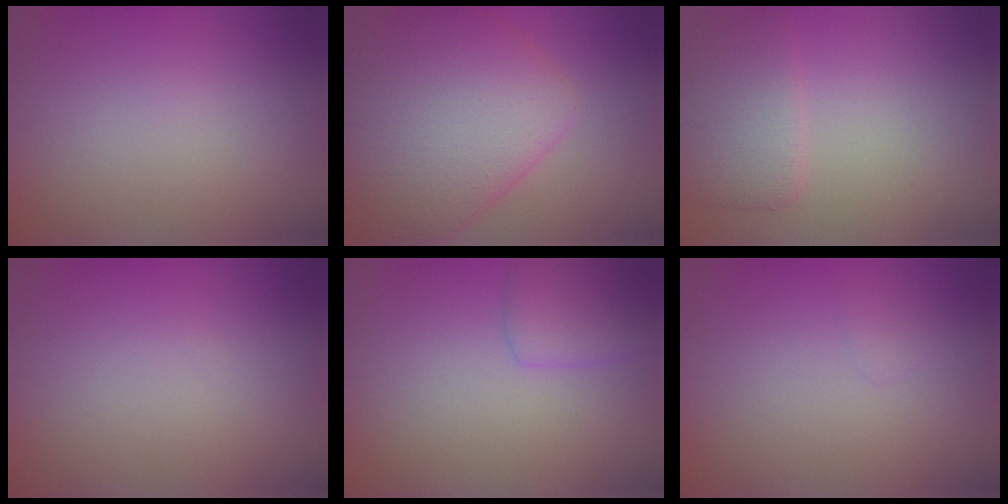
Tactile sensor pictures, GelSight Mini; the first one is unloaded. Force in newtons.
{"total": 9.5, "press": 9.5, "slide": 0.4}
{"total": 3.7, "press": 3.7, "slide": 0.1}
{"total": 0.0}
{"total": 2.7, "press": 2.7, "slide": 0.0}
{"total": 0.6, "press": 0.6, "slide": 0.0}